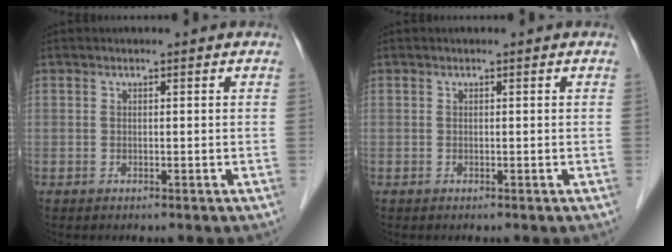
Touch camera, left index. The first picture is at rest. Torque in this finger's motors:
{"motor_torque": [0.00, 0.00, 0.00, 0.00]}